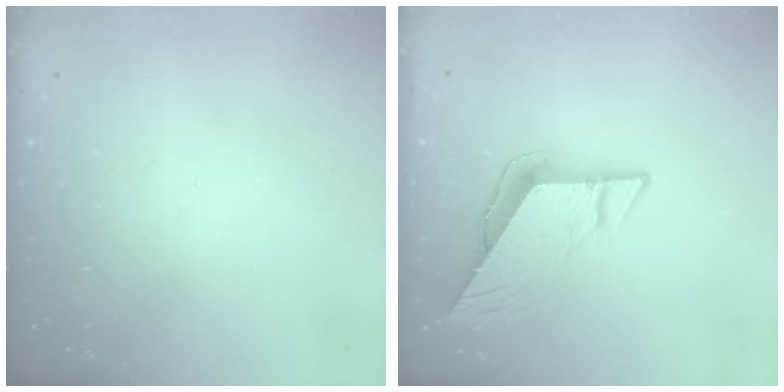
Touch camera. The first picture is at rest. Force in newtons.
{"total": 8.8, "press": 8.7, "slide": 0.8}